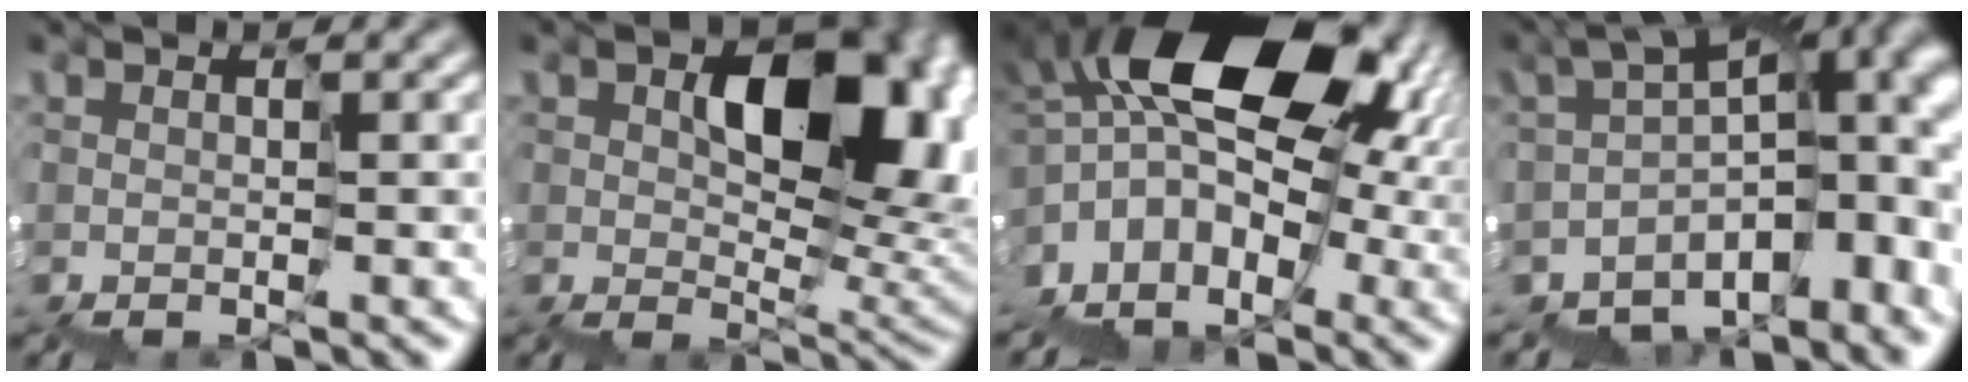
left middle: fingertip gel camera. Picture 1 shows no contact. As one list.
[{"total": 11.2, "force": [1.8, 7.4, 8.2], "torque": [-0.102, -0.017, 0.046]}, {"total": 11.5, "force": [-0.9, 7.5, 8.7], "torque": [-0.135, 0.026, -0.019]}, {"total": 12.6, "force": [-4.8, 6.5, 9.6], "torque": [-0.142, -0.025, -0.048]}]